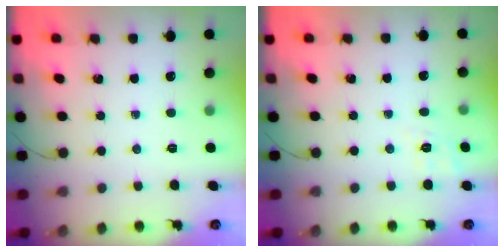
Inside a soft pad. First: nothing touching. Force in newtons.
{"total": 2.0, "press": 0.1, "slide": 2.0}